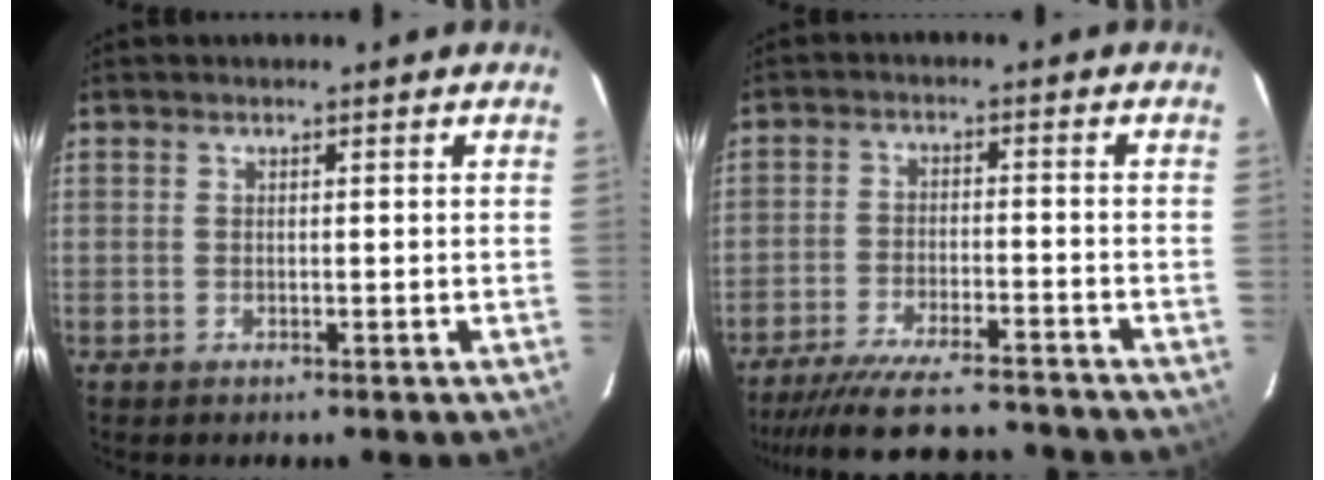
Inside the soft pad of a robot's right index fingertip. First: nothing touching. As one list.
[{"total": 17.2, "force": [-15.7, 2.6, 6.6], "torque": [-0.137, -0.018, -0.234]}]